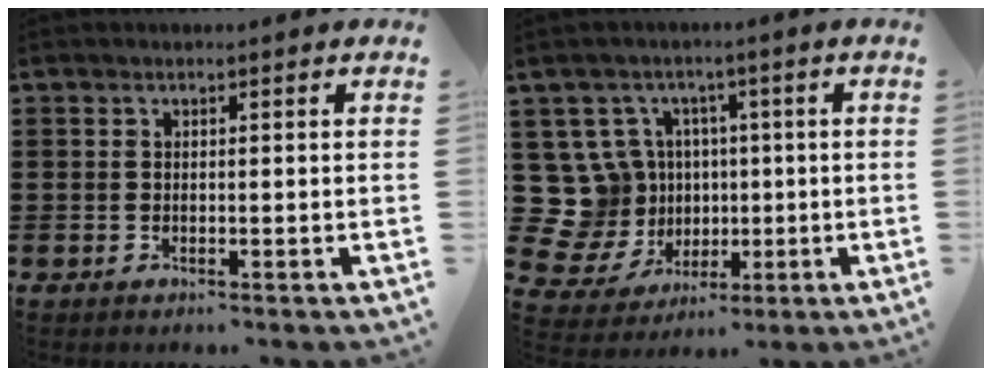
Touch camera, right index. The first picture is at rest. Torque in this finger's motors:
{"motor_torque": [-0.84, 1.21, -0.04, -0.07]}